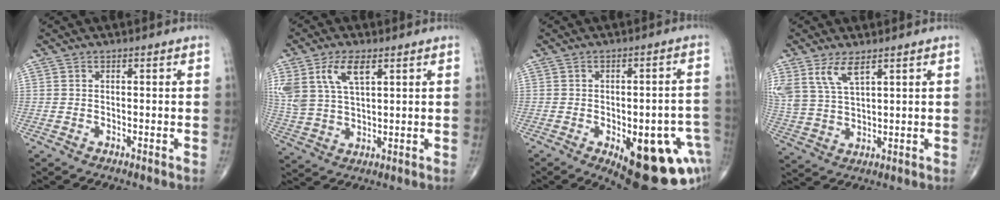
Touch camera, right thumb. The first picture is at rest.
{"total": 10.0, "force": [4.8, 4.8, 7.4], "torque": [-0.158, -0.008, 0.102]}
{"total": 21.9, "force": [-8.2, 9.2, 18.1], "torque": [-0.158, 0.017, -0.084]}
{"total": 7.2, "force": [4.4, 2.8, 4.9], "torque": [-0.104, -0.017, 0.099]}